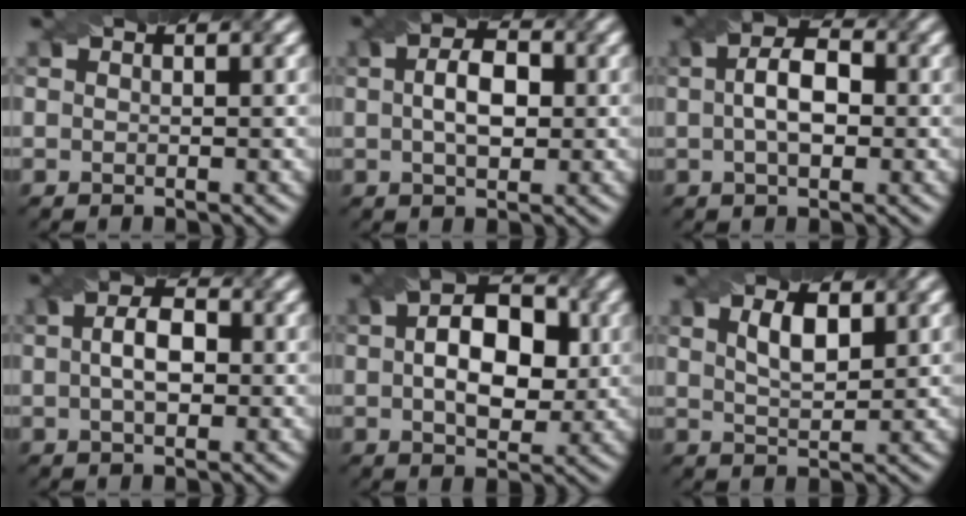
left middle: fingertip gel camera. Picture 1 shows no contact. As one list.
[{"total": 3.5, "force": [-0.3, 2.1, 2.7], "torque": [-0.039, 0.008, 0.005]}, {"total": 3.8, "force": [-0.4, 2.3, 3.1], "torque": [-0.040, 0.011, 0.002]}, {"total": 3.0, "force": [-0.5, 1.8, 2.4], "torque": [-0.032, 0.008, 0.001]}, {"total": 7.0, "force": [0.2, 4.5, 5.4], "torque": [-0.070, 0.012, 0.012]}, {"total": 2.0, "force": [0.6, 0.9, 1.7], "torque": [-0.031, 0.003, 0.029]}]